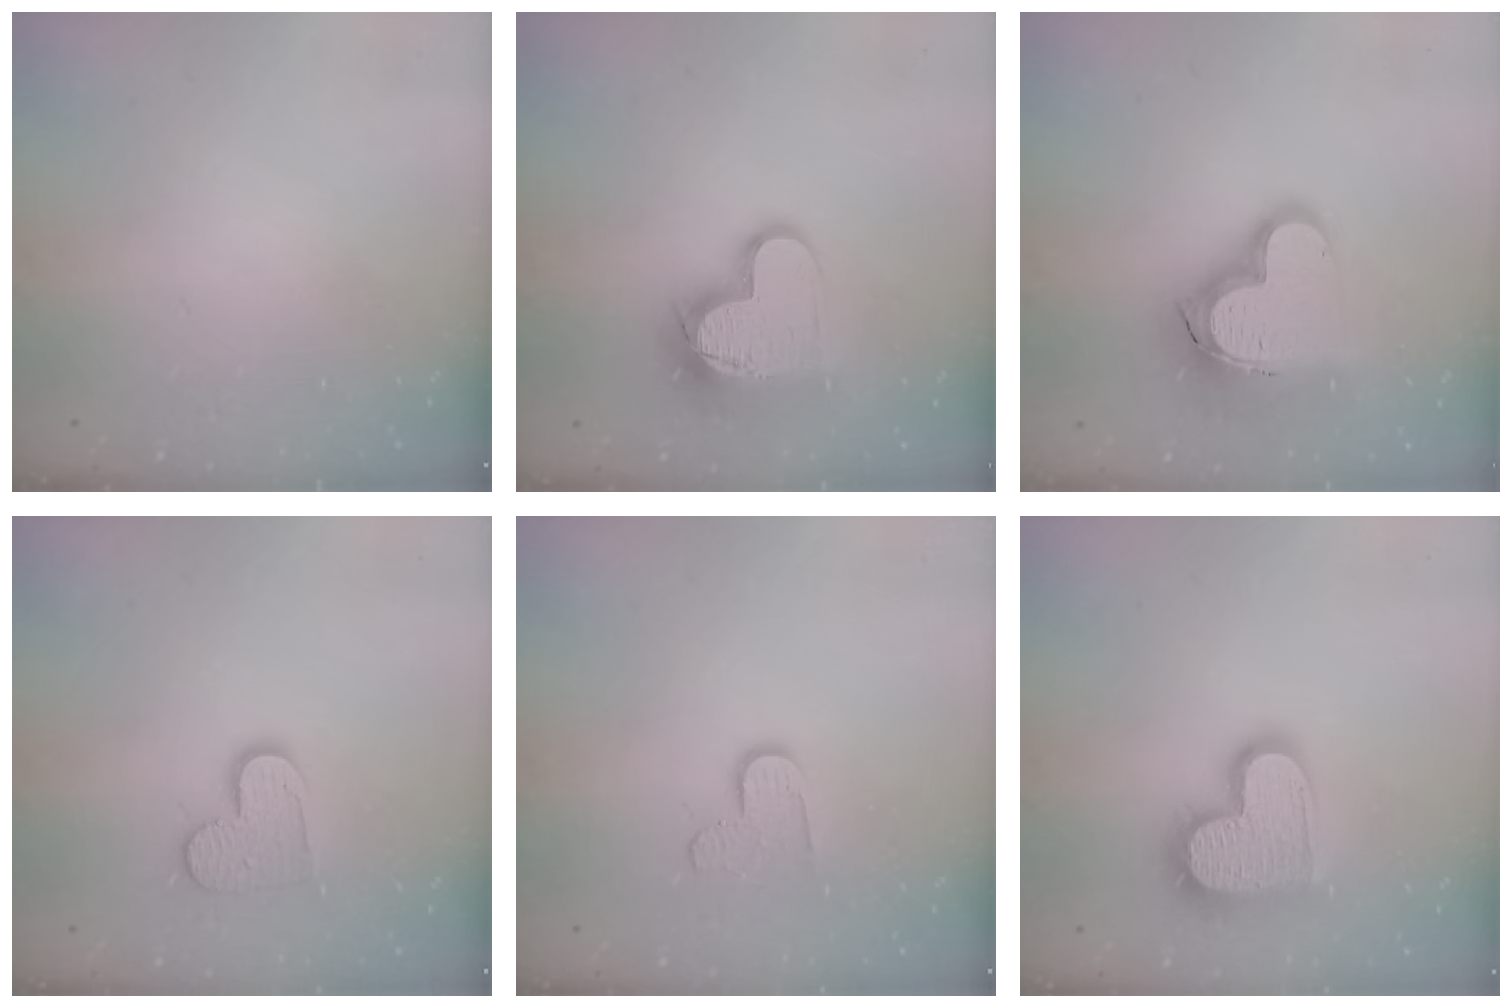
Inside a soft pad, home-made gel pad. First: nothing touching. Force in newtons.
{"total": 15.8, "press": 15.8, "slide": 1.2}
{"total": 19.3, "press": 19.2, "slide": 1.8}
{"total": 9.7, "press": 9.7, "slide": 0.5}
{"total": 7.0, "press": 7.0, "slide": 0.3}
{"total": 18.4, "press": 18.4, "slide": 1.0}